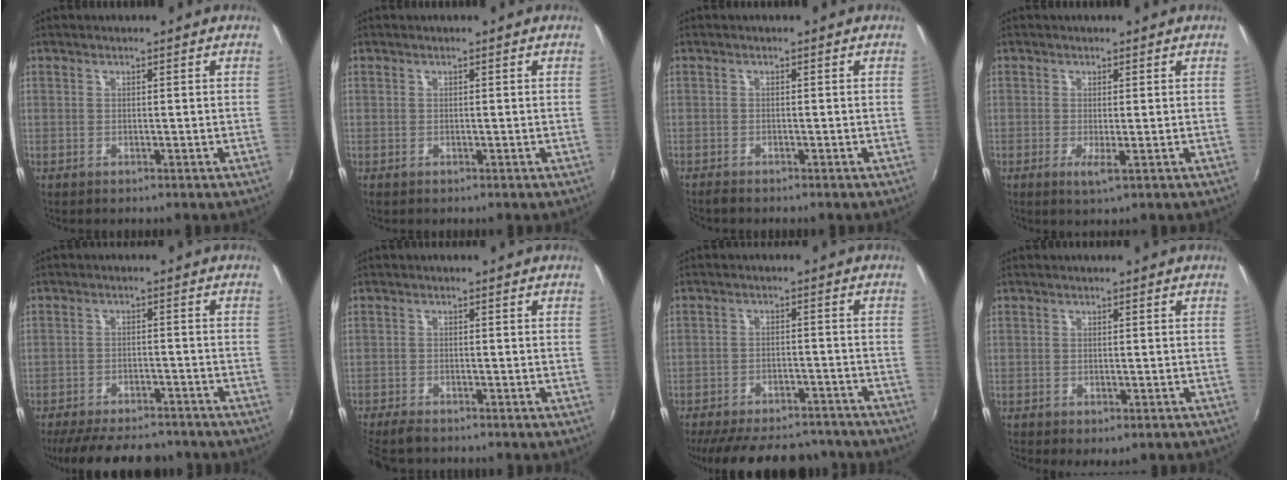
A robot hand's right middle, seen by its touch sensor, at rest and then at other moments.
{"total": 0.0}
{"total": 1.2, "force": [-1.1, 0.2, 0.2], "torque": [-0.006, -0.007, -0.024]}
{"total": 2.1, "force": [-0.5, 0.0, 2.0], "torque": [-0.041, -0.010, -0.010]}
{"total": 16.4, "force": [-13.6, 5.5, 7.2], "torque": [-0.154, -0.015, -0.193]}
{"total": 5.3, "force": [-4.7, 1.3, 2.2], "torque": [-0.063, -0.027, -0.088]}
{"total": 21.0, "force": [-17.8, 7.4, 8.4], "torque": [-0.181, 0.003, -0.232]}
{"total": 3.0, "force": [-1.8, 1.4, 2.0], "torque": [-0.035, -0.018, -0.021]}